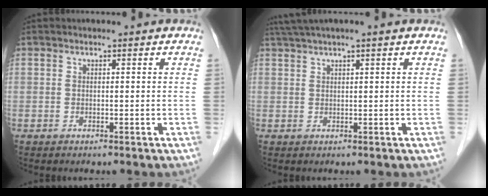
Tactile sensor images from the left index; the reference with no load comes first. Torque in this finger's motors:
{"motor_torque": [0.62, -0.58, 0.28, 0.08]}